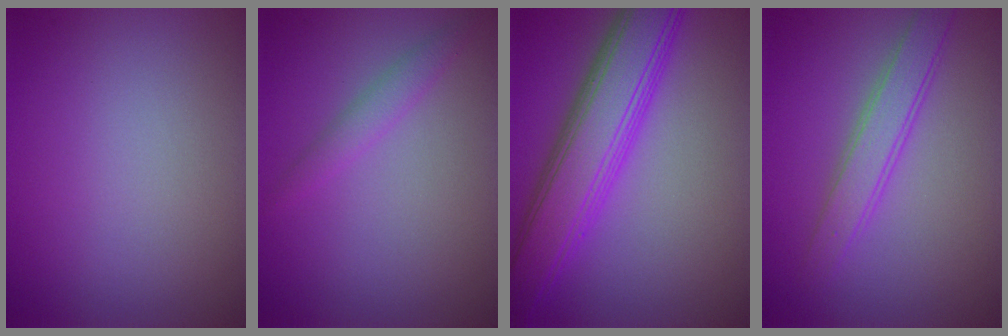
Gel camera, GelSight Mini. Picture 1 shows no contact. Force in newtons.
{"total": 1.6, "press": 1.6, "slide": 0.1}
{"total": 7.5, "press": 7.5, "slide": 0.3}
{"total": 2.9, "press": 2.9, "slide": 0.1}